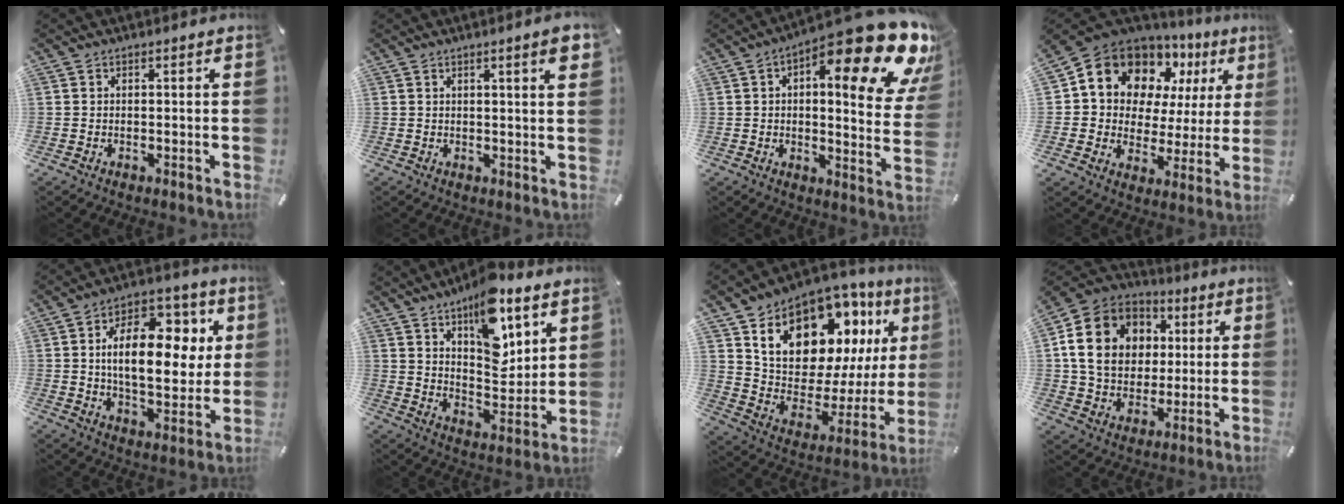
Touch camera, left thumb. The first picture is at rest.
{"total": 4.2, "force": [1.8, 0.6, 3.8], "torque": [-0.065, -0.001, 0.028]}
{"total": 21.8, "force": [12.5, 6.8, 16.5], "torque": [-0.219, -0.100, 0.195]}
{"total": 13.5, "force": [8.3, 9.9, 3.7], "torque": [-0.073, -0.067, 0.154]}
{"total": 18.2, "force": [3.7, 10.4, 14.5], "torque": [-0.217, -0.005, 0.063]}
{"total": 15.9, "force": [9.9, 7.4, 9.9], "torque": [-0.130, -0.064, 0.166]}
{"total": 18.3, "force": [11.4, 11.3, 8.8], "torque": [-0.140, -0.094, 0.205]}
{"total": 17.1, "force": [2.8, 14.4, 8.8], "torque": [-0.175, 0.007, 0.055]}